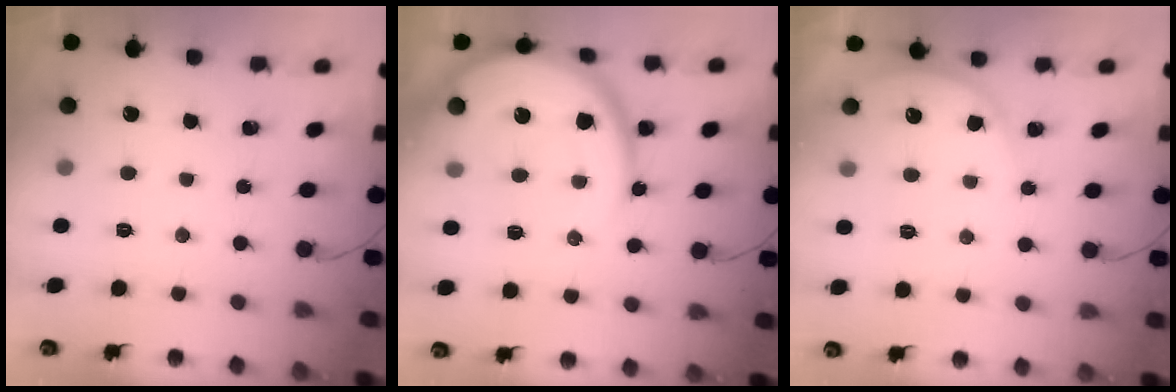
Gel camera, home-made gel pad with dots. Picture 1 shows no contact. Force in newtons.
{"total": 17.2, "press": 17.1, "slide": 1.4}
{"total": 4.6, "press": 4.2, "slide": 1.8}